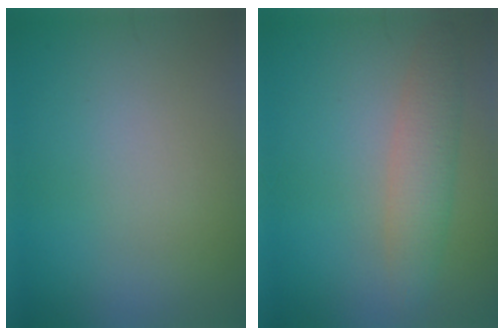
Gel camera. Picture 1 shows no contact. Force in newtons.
{"total": 3.1, "press": 3.1, "slide": 0.1}